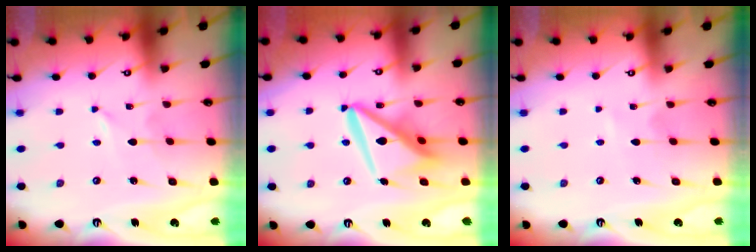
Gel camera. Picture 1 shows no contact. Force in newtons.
{"total": 13.7, "press": 13.6, "slide": 1.8}
{"total": 1.7, "press": 1.6, "slide": 0.2}